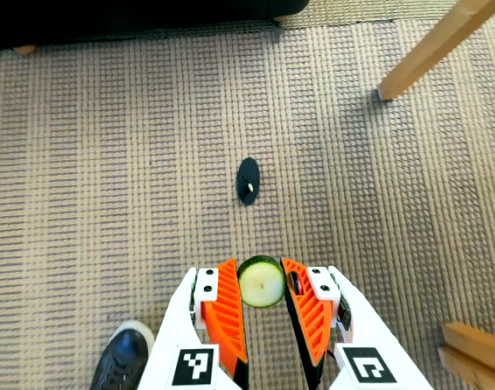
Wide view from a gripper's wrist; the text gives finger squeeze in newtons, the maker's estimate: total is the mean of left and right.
{"total": 8.5, "left": 8.5, "right": 8.5}